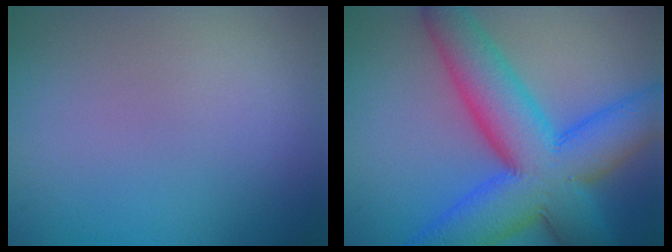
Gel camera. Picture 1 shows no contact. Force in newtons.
{"total": 12.0, "press": 12.0, "slide": 0.2}